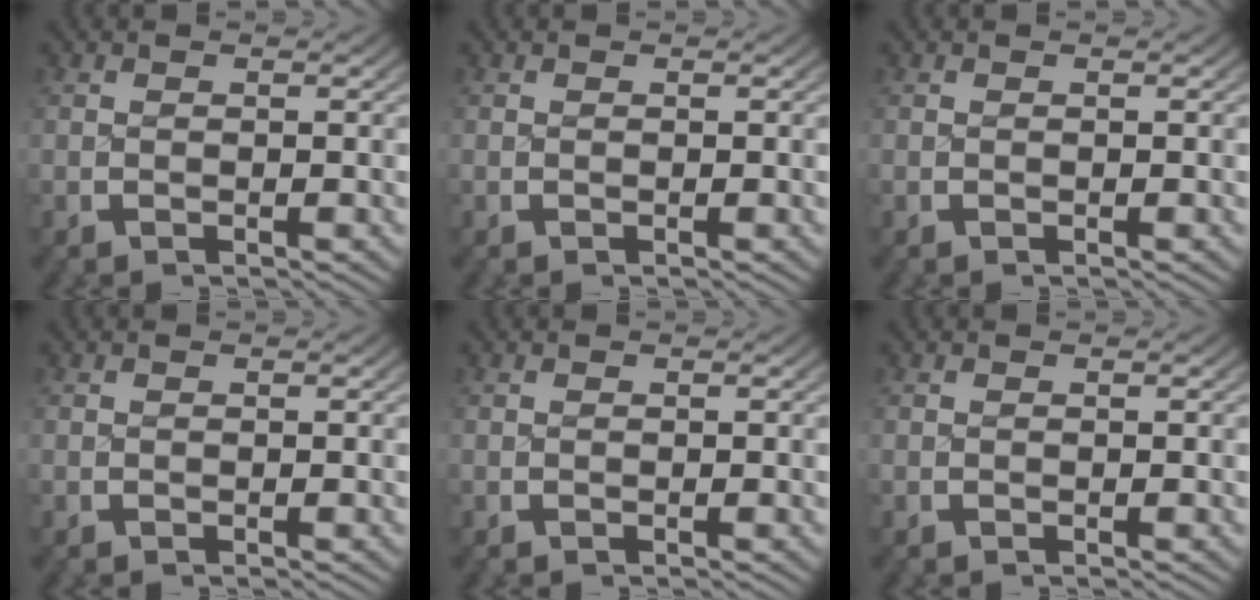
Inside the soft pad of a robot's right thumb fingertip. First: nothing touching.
{"total": 0.0}
{"total": 0.0}
{"total": 0.0}
{"total": 0.0}
{"total": 0.0}